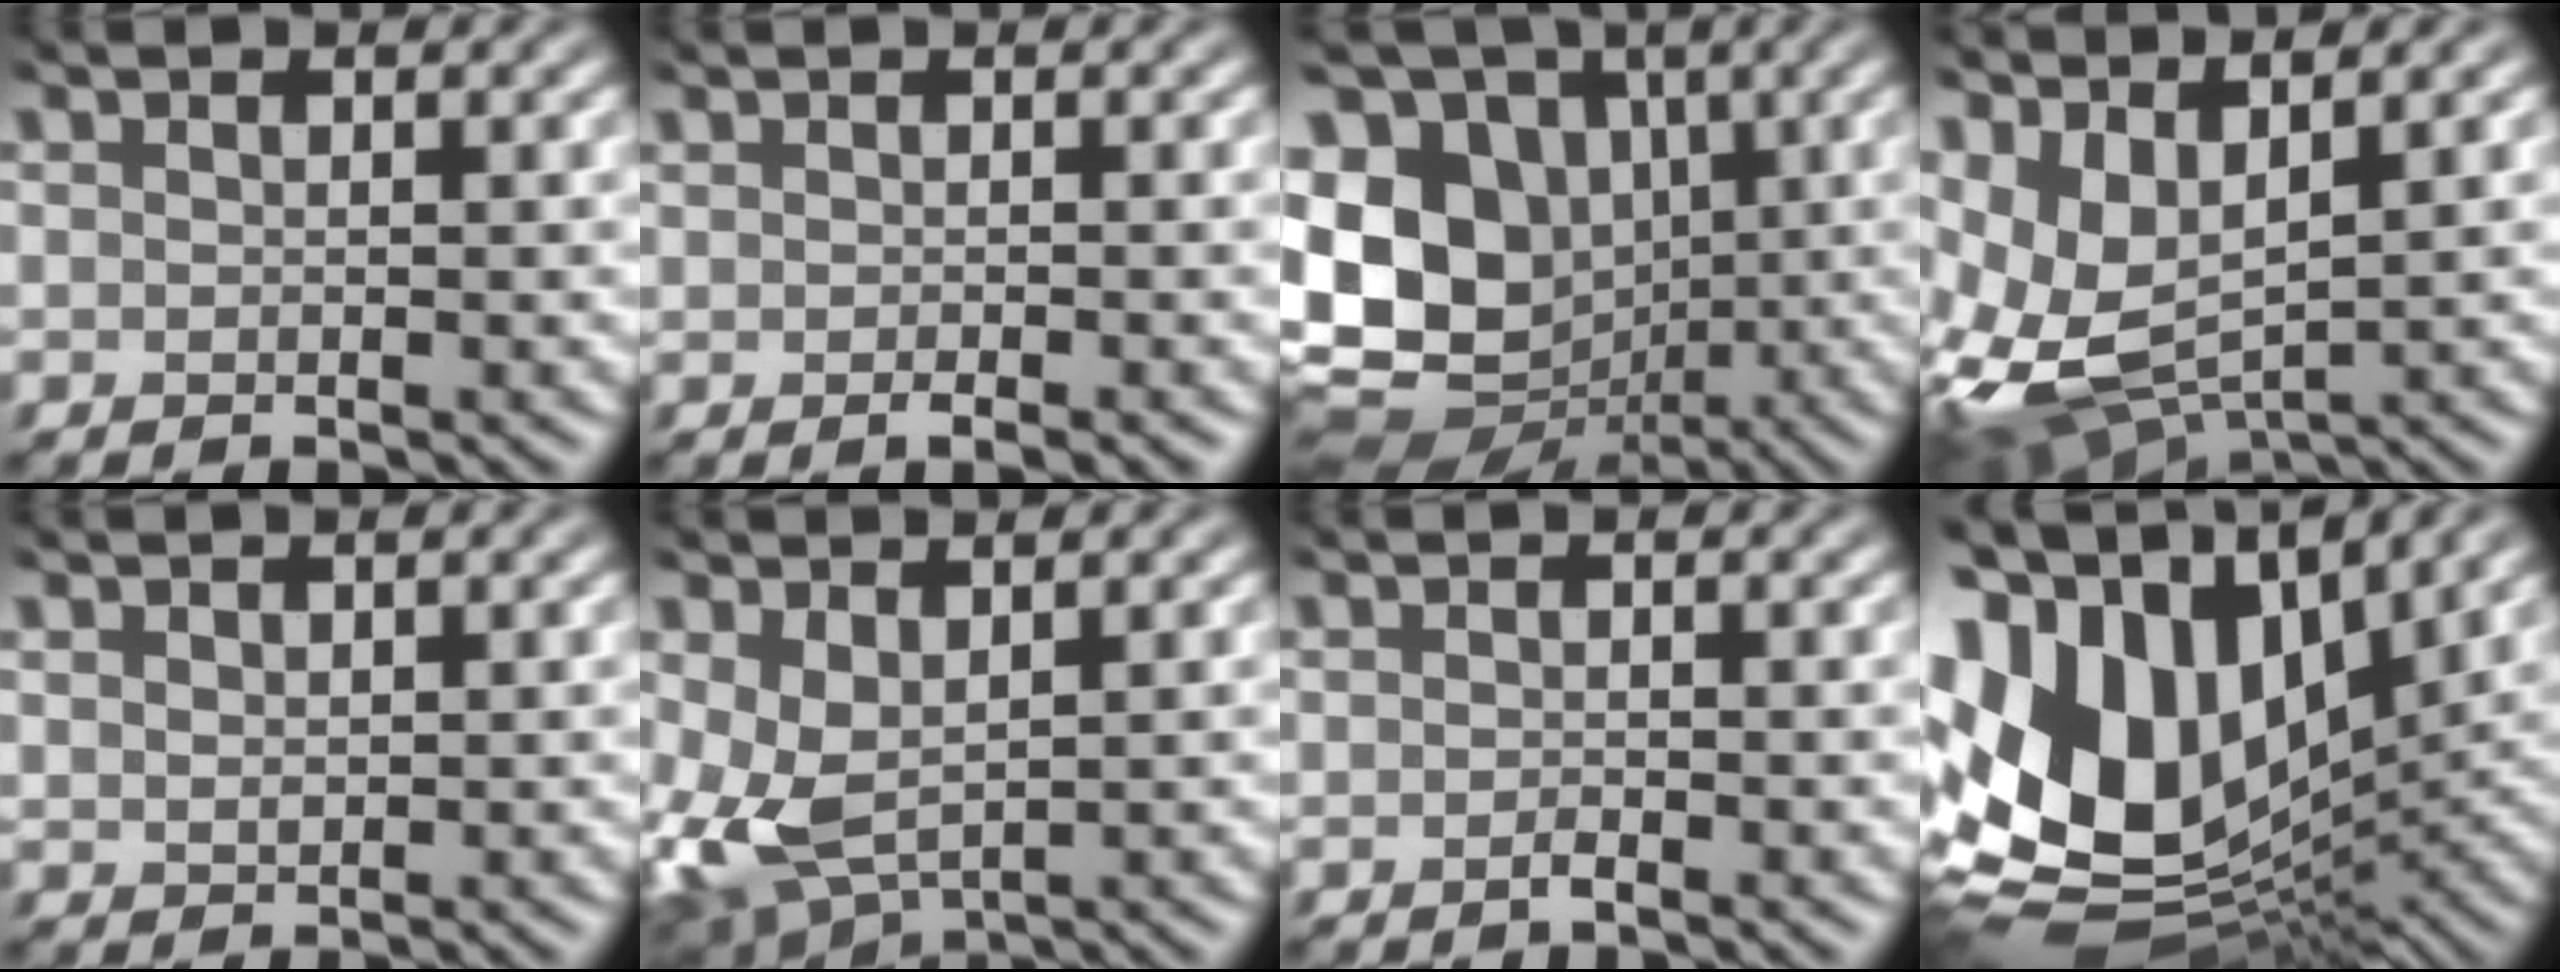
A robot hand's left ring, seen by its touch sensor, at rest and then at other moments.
{"total": 0.9, "force": [-0.1, 0.2, 0.9], "torque": [-0.015, -0.005, 0.000]}
{"total": 11.6, "force": [-1.0, 9.4, 6.7], "torque": [-0.152, 0.000, -0.025]}
{"total": 8.1, "force": [0.5, 4.4, 6.9], "torque": [-0.160, -0.010, 0.017]}
{"total": 1.1, "force": [0.7, 0.6, 0.6], "torque": [-0.018, 0.000, 0.018]}
{"total": 4.7, "force": [0.4, 2.7, 3.8], "torque": [-0.100, -0.010, 0.015]}
{"total": 0.8, "force": [-0.4, 0.2, 0.6], "torque": [-0.014, -0.005, -0.004]}
{"total": 15.6, "force": [1.6, 10.3, 11.6], "torque": [-0.257, 0.008, 0.029]}